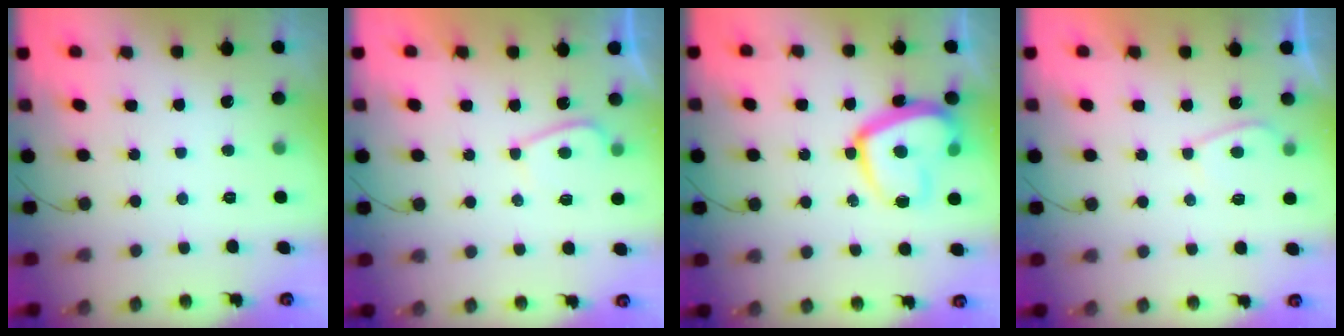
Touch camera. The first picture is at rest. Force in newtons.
{"total": 3.5, "press": 3.3, "slide": 0.9}
{"total": 16.3, "press": 16.3, "slide": 1.4}
{"total": 3.1, "press": 3.0, "slide": 0.8}